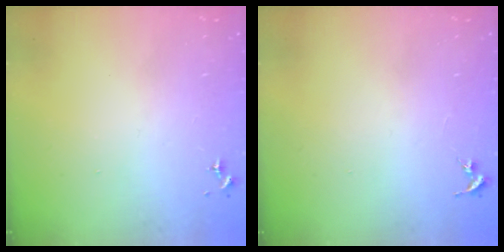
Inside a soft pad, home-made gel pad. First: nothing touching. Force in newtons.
{"total": 0.0}